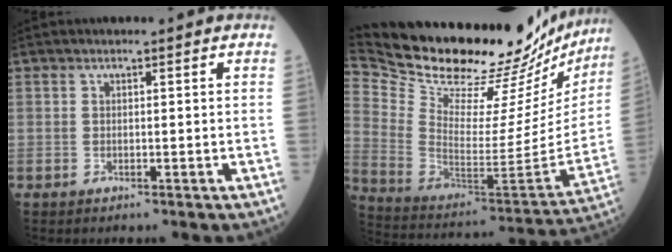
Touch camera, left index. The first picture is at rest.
{"total": 35.9, "force": [31.8, 8.8, 14.1], "torque": [-0.267, -0.090, 0.442]}